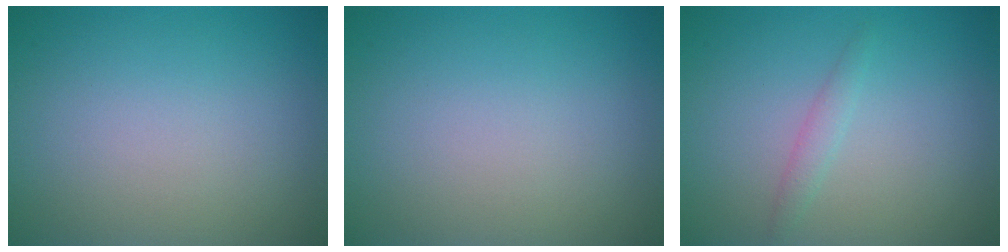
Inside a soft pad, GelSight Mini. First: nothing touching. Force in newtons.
{"total": 0.0}
{"total": 1.1, "press": 1.1, "slide": 0.0}